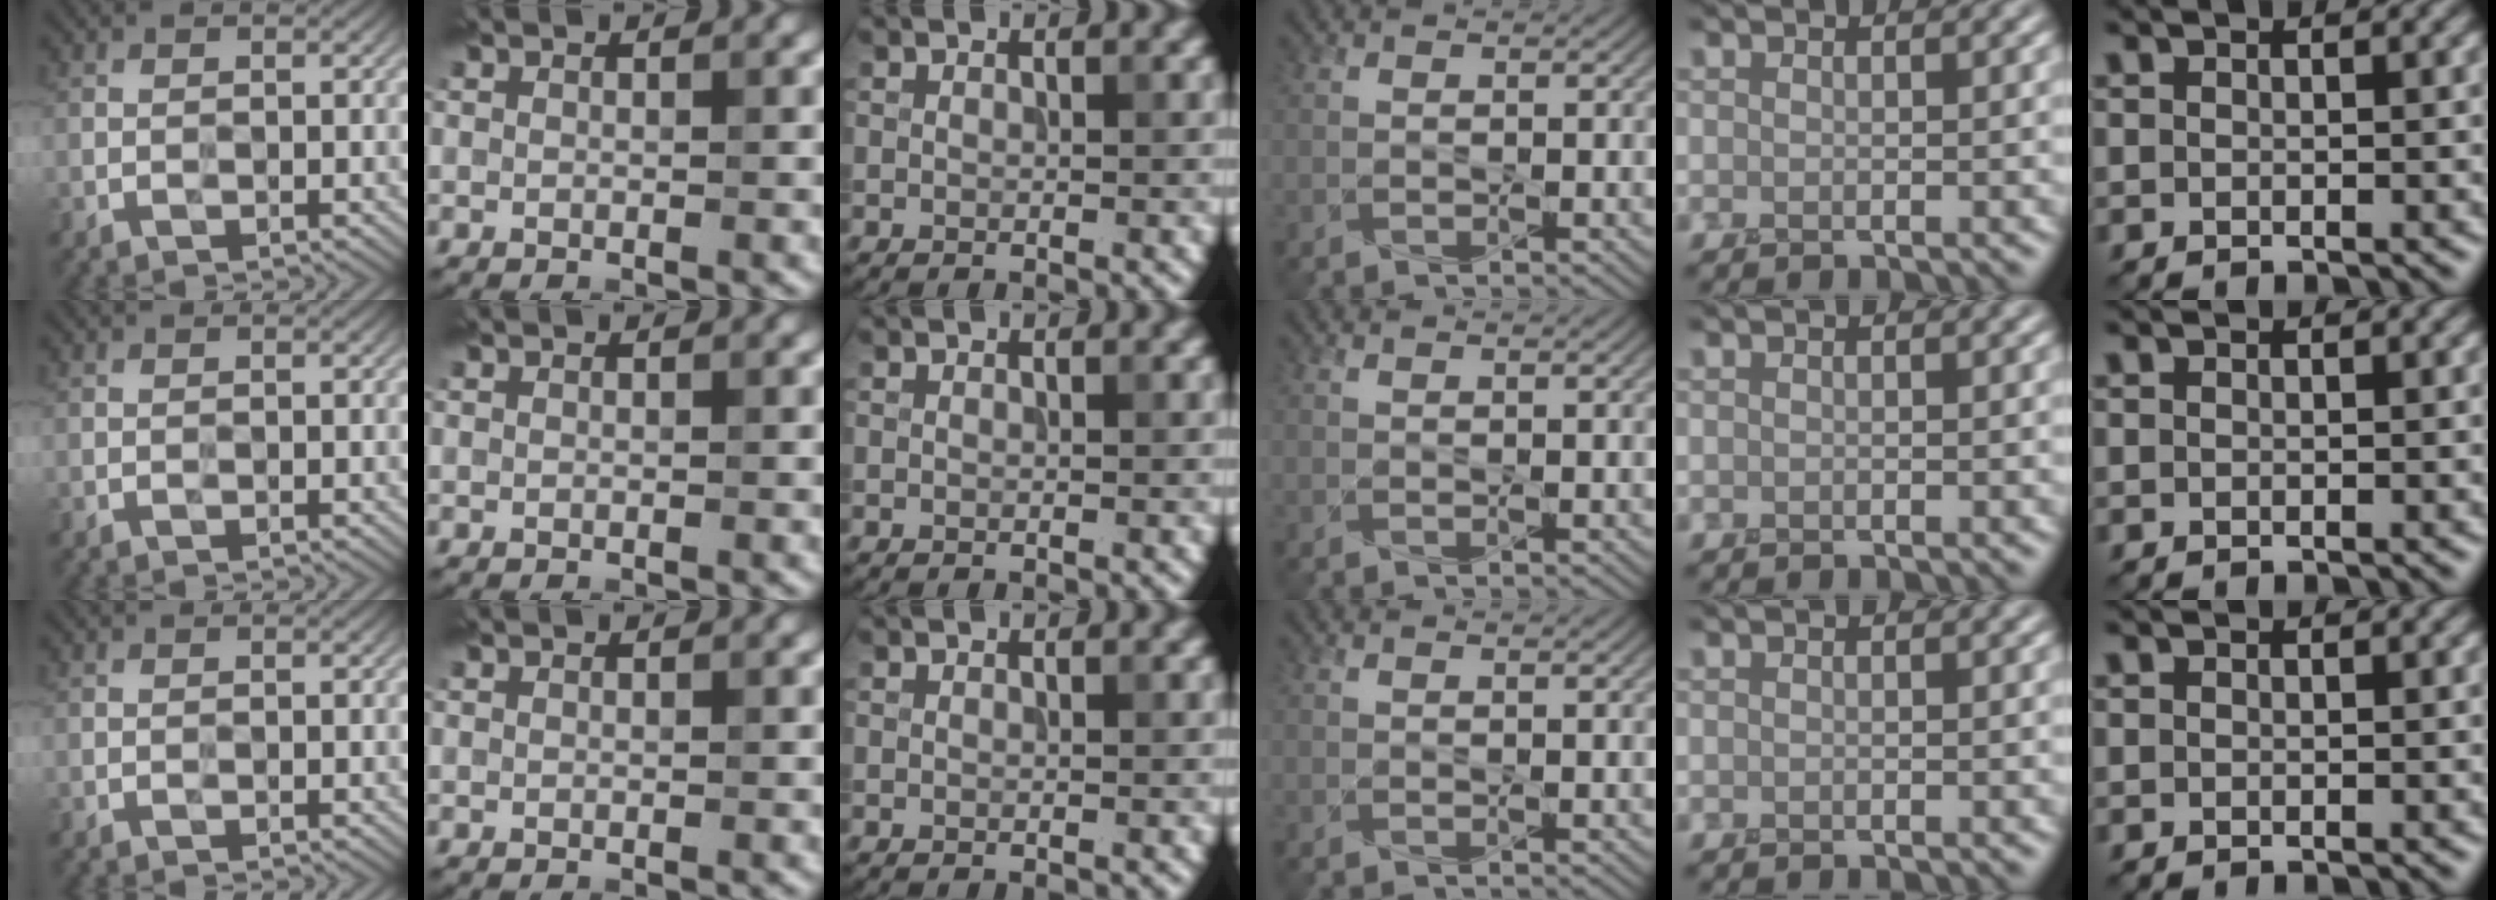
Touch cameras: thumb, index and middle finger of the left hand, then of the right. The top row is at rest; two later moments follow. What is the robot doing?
{"motion": "squeeze", "object": "paper clamp"}